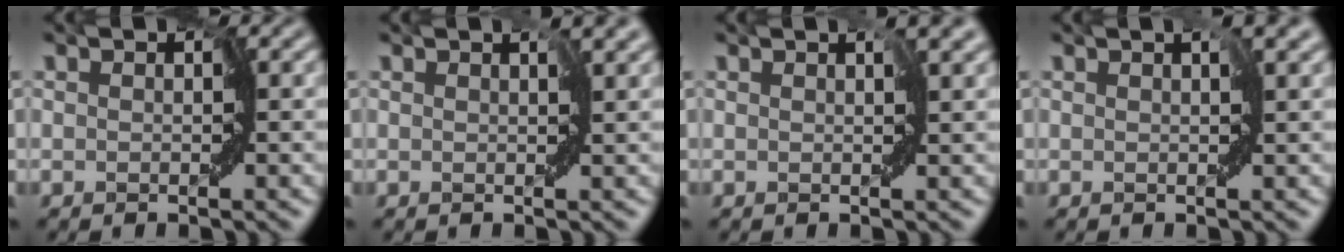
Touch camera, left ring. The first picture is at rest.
{"total": 1.9, "force": [1.0, 0.6, 1.5], "torque": [-0.023, 0.004, 0.018]}
{"total": 2.0, "force": [1.0, 0.7, 1.7], "torque": [-0.025, 0.005, 0.018]}
{"total": 1.7, "force": [0.9, 0.4, 1.4], "torque": [-0.024, 0.006, 0.017]}